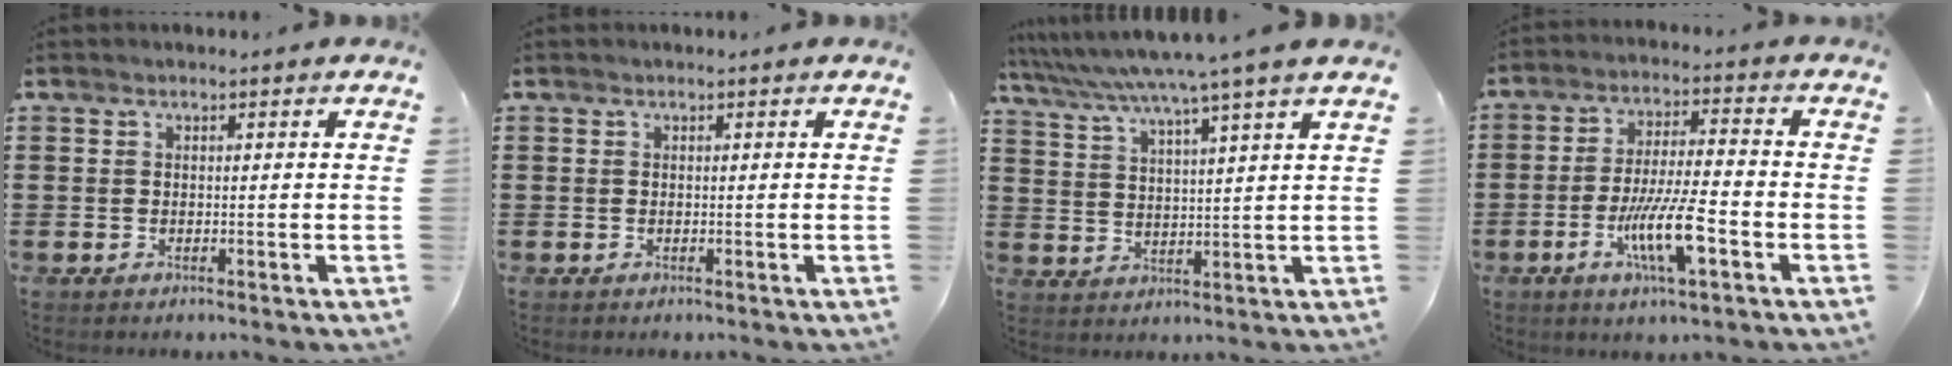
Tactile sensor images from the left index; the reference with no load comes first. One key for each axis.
{"total": 0.0}
{"total": 6.2, "fx": 5.2, "fy": -1.2, "fz": 3.2, "tx": -0.080, "ty": -0.034, "tz": 0.084}
{"total": 9.8, "fx": -3.6, "fy": 1.9, "fz": 8.9, "tx": -0.174, "ty": -0.008, "tz": -0.069}